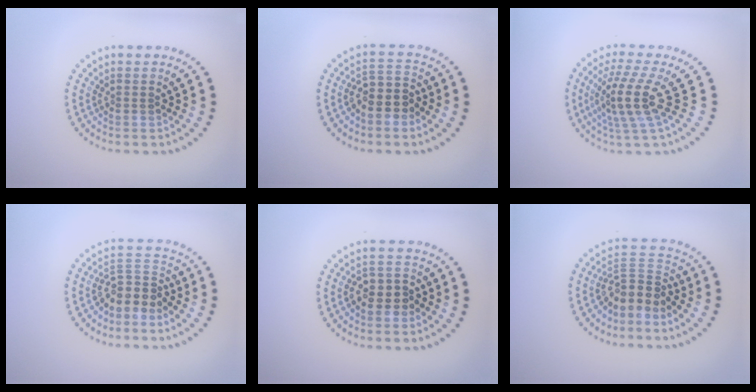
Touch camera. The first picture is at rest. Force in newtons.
{"total": 3.2, "press": 2.7, "slide": 1.6}
{"total": 4.3, "press": 3.4, "slide": 2.7}
{"total": 3.3, "press": 2.4, "slide": 2.2}
{"total": 2.7, "press": 2.5, "slide": 1.1}
{"total": 3.7, "press": 2.7, "slide": 2.5}